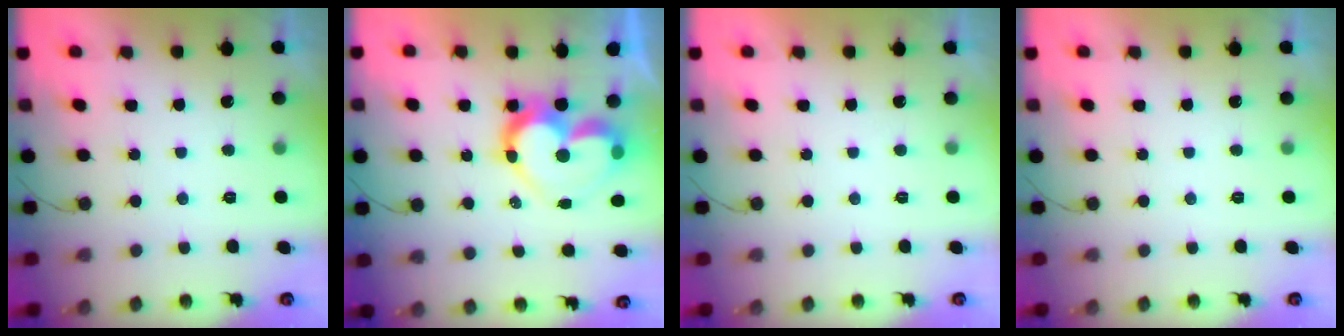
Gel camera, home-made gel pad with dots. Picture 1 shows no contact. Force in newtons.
{"total": 15.4, "press": 15.3, "slide": 1.2}
{"total": 1.7, "press": 1.7, "slide": 0.0}
{"total": 0.0}